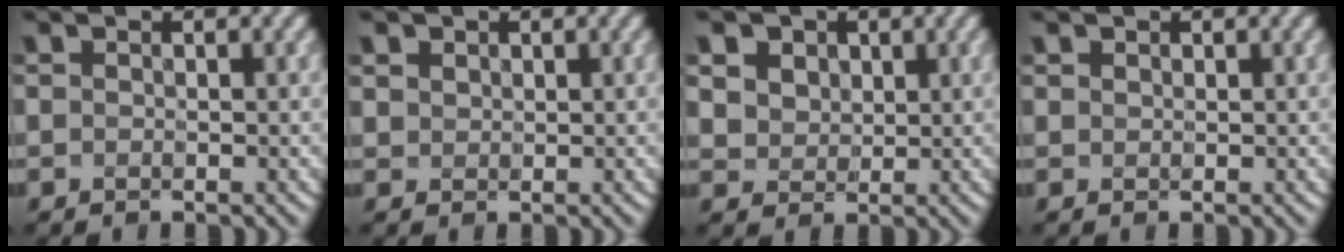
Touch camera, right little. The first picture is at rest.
{"total": 1.7, "force": [0.9, 1.4, 0.6], "torque": [-0.028, 0.004, 0.022]}
{"total": 5.9, "force": [2.8, 4.6, 2.4], "torque": [-0.076, 0.010, 0.052]}
{"total": 0.8, "force": [0.5, 0.6, 0.2], "torque": [-0.015, 0.008, 0.006]}